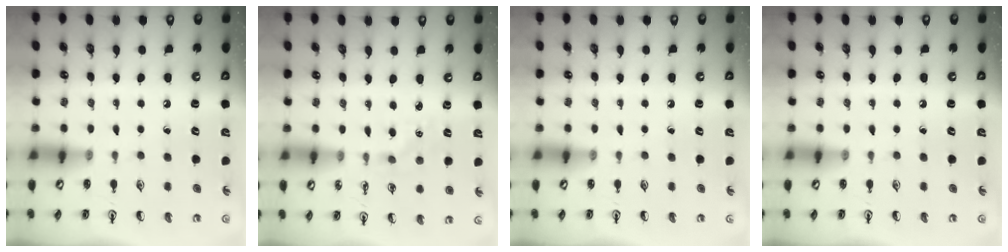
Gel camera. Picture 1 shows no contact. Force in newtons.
{"total": 3.2, "press": 3.2, "slide": 0.4}
{"total": 0.0}
{"total": 0.0}